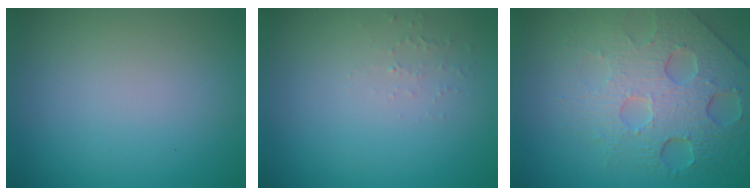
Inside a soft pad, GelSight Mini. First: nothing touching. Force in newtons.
{"total": 0.8, "press": 0.8, "slide": 0.3}
{"total": 7.9, "press": 5.3, "slide": 5.9}